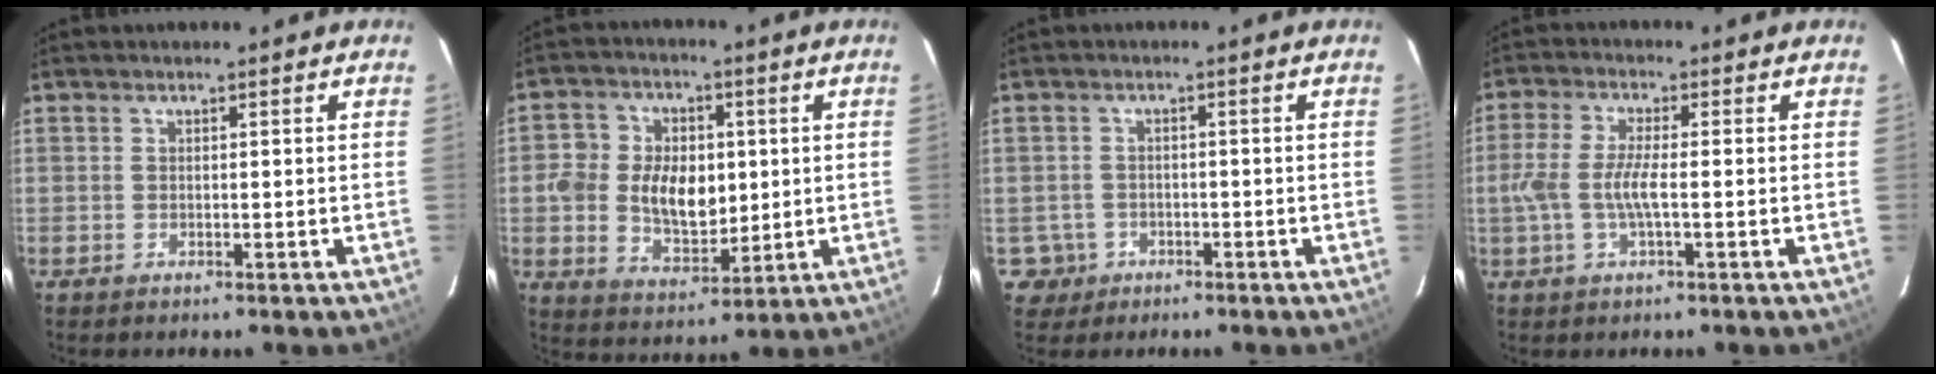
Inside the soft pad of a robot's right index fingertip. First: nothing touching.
{"total": 11.4, "force": [0.1, 8.1, 8.1], "torque": [-0.163, 0.009, 0.006]}
{"total": 4.2, "force": [-1.6, 3.9, 0.1], "torque": [-0.013, 0.013, -0.022]}
{"total": 6.5, "force": [-1.1, 1.3, 6.3], "torque": [-0.133, -0.001, -0.022]}